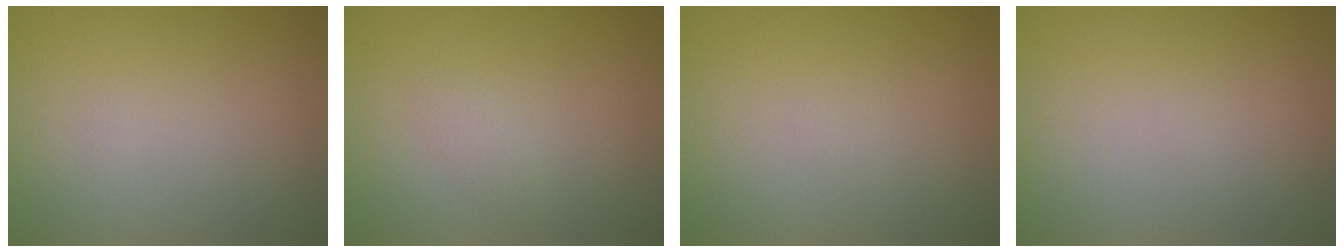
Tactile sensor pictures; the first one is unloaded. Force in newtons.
{"total": 0.8, "press": 0.8, "slide": 0.1}
{"total": 0.0}
{"total": 0.0}